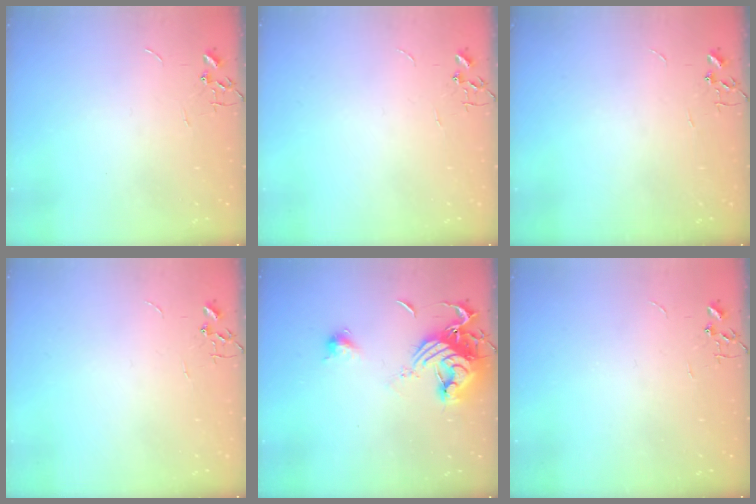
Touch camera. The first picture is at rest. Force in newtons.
{"total": 0.0}
{"total": 0.0}
{"total": 0.0}
{"total": 14.9, "press": 14.9, "slide": 1.1}
{"total": 0.0}